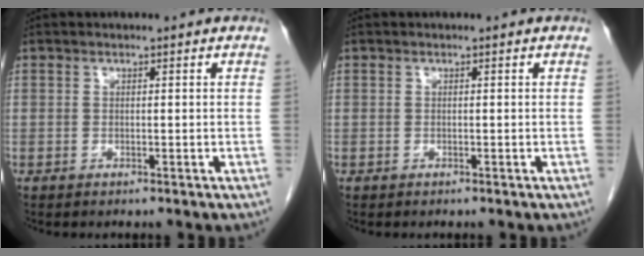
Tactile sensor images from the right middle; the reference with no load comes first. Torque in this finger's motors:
{"motor_torque": [0.27, -0.10, 0.03, 0.01]}